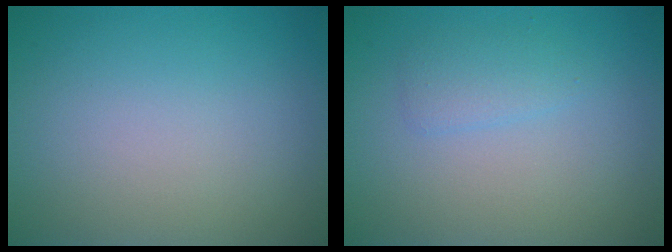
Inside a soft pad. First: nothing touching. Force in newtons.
{"total": 1.4, "press": 1.4, "slide": 0.2}